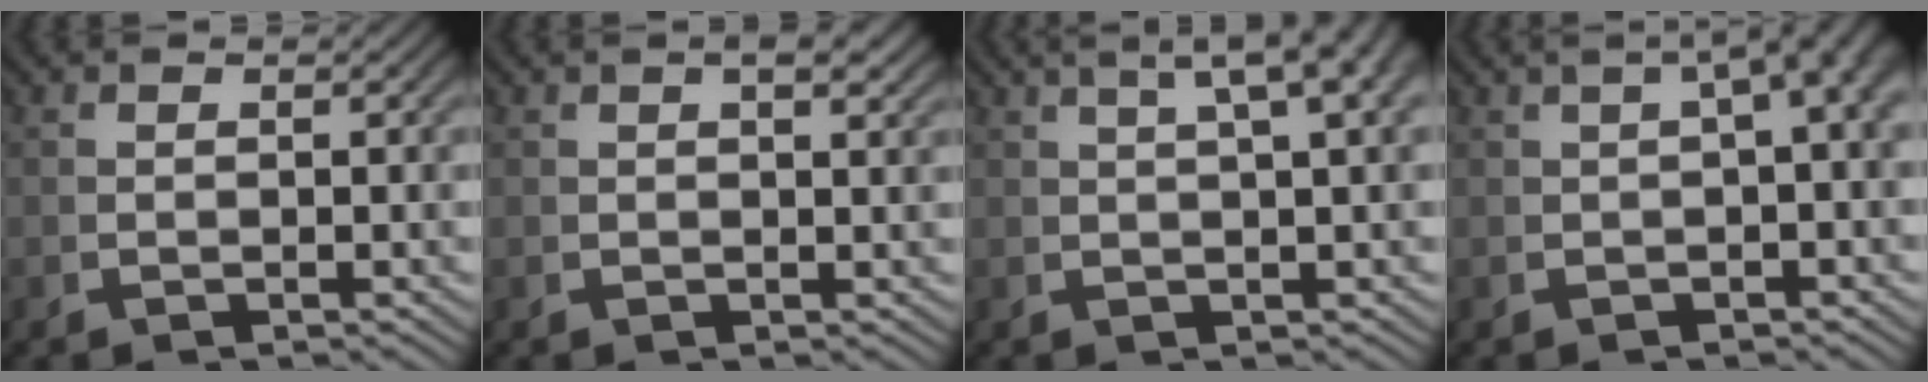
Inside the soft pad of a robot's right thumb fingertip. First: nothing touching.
{"total": 2.0, "force": [1.1, 0.5, 1.6], "torque": [-0.015, 0.006, 0.018]}
{"total": 7.2, "force": [4.0, 2.4, 5.5], "torque": [-0.053, 0.035, 0.050]}
{"total": 5.8, "force": [1.8, 2.1, 5.1], "torque": [-0.057, 0.030, 0.016]}